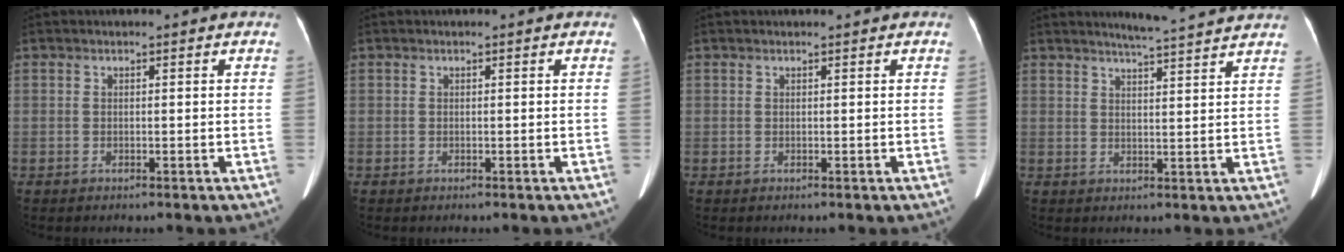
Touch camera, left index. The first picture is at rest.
{"total": 0.0}
{"total": 0.8, "force": [0.8, 0.1, 0.2], "torque": [-0.007, 0.012, 0.011]}
{"total": 8.4, "force": [7.8, -0.5, 3.1], "torque": [-0.055, 0.009, 0.095]}